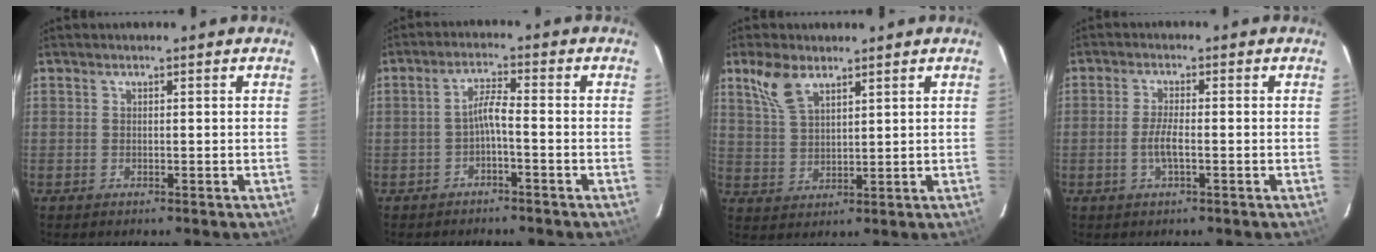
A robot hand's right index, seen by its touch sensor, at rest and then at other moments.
{"total": 3.1, "force": [-1.6, 0.1, 2.6], "torque": [-0.059, 0.010, -0.029]}
{"total": 7.0, "force": [4.6, 3.2, 4.3], "torque": [-0.088, 0.012, 0.098]}
{"total": 3.6, "force": [-1.1, 0.6, 3.4], "torque": [-0.068, -0.002, -0.022]}